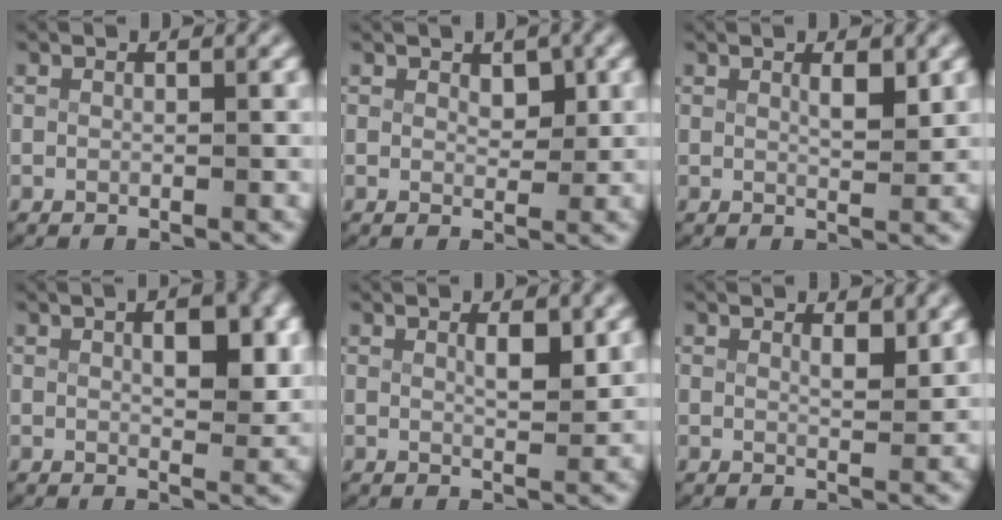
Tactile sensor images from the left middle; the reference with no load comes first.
{"total": 1.4, "force": [0.9, 0.7, 0.9], "torque": [-0.009, -0.015, 0.022]}
{"total": 1.8, "force": [0.9, 0.2, 1.6], "torque": [-0.023, -0.013, 0.020]}
{"total": 3.4, "force": [1.0, 1.2, 3.1], "torque": [-0.042, -0.008, 0.017]}
{"total": 2.1, "force": [0.9, 0.3, 1.8], "torque": [-0.028, -0.013, 0.021]}
{"total": 1.5, "force": [1.2, 0.1, 0.9], "torque": [-0.010, -0.016, 0.024]}